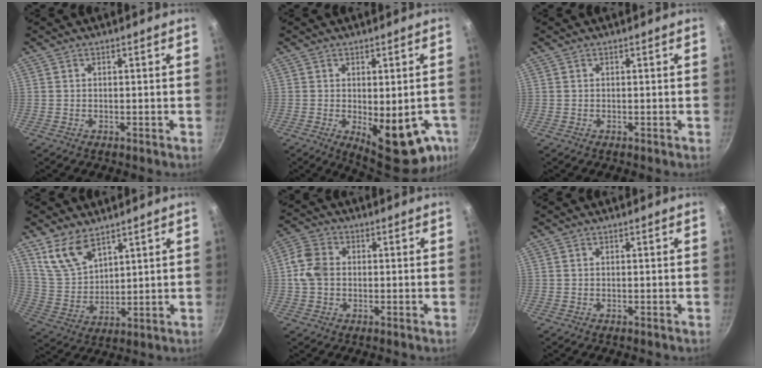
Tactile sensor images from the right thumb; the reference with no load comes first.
{"total": 15.5, "force": [-4.3, 6.6, 13.3], "torque": [-0.129, -0.017, -0.041]}
{"total": 0.0}
{"total": 9.2, "force": [6.3, 4.7, 4.8], "torque": [-0.078, -0.035, 0.139]}
{"total": 6.5, "force": [-0.1, 4.9, 4.2], "torque": [-0.079, 0.014, -0.014]}
{"total": 0.0}